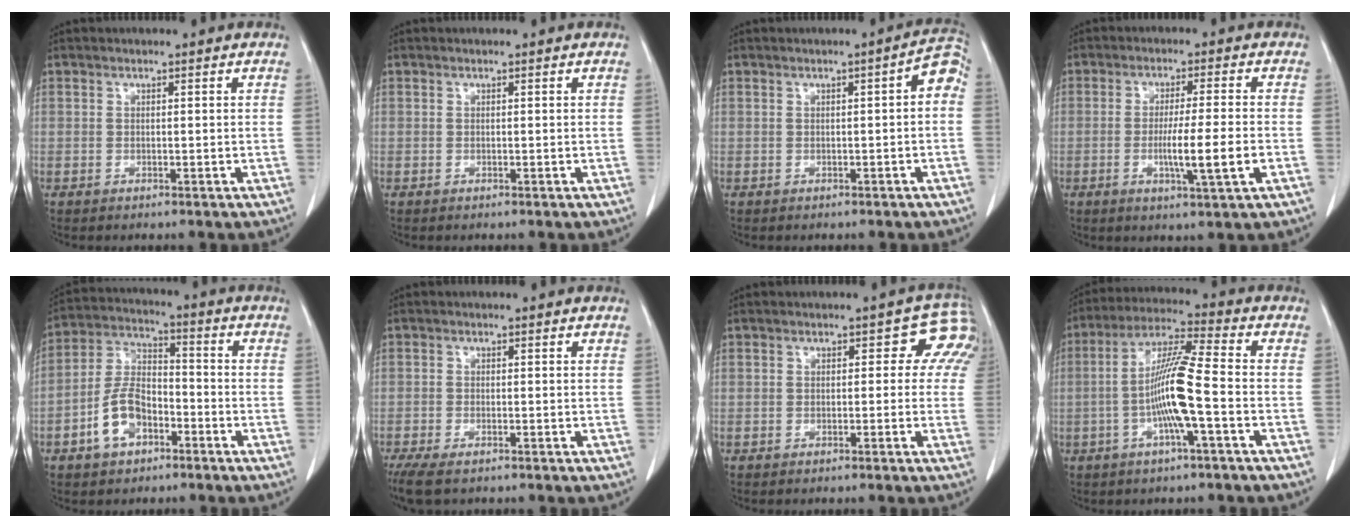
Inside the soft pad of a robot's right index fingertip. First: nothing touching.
{"total": 0.0}
{"total": 3.6, "force": [-0.1, 0.8, 3.5], "torque": [-0.037, 0.012, -0.007]}
{"total": 7.6, "force": [-1.8, -0.5, 7.3], "torque": [-0.120, -0.015, -0.029]}
{"total": 8.9, "force": [-4.1, 5.0, 6.1], "torque": [-0.136, 0.018, -0.080]}
{"total": 5.8, "force": [-4.4, 1.6, 3.5], "torque": [-0.061, -0.014, -0.073]}
{"total": 4.3, "force": [0.9, 3.2, 2.7], "torque": [-0.004, 0.019, -0.005]}
{"total": 10.5, "force": [-2.2, 0.0, 10.2], "torque": [-0.196, 0.010, -0.046]}